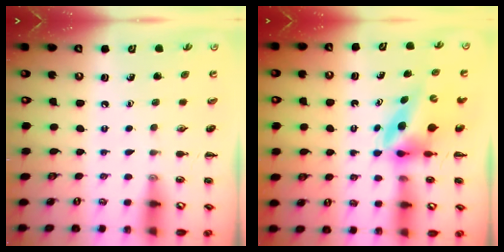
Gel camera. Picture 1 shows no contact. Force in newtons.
{"total": 5.9, "press": 5.7, "slide": 1.3}